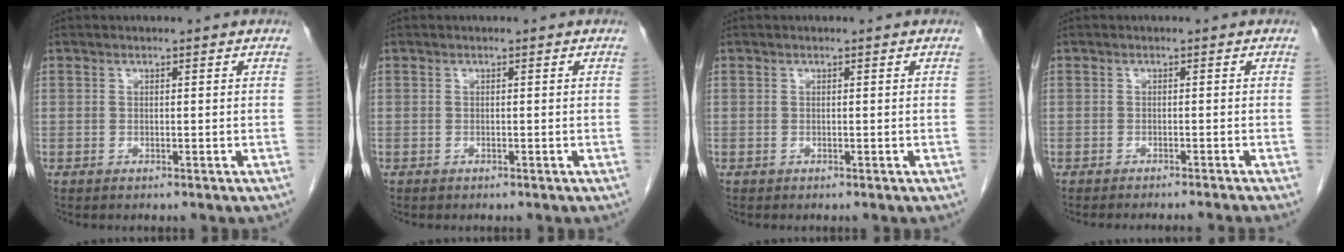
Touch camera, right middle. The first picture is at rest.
{"total": 0.0}
{"total": 0.0}
{"total": 6.2, "force": [-5.7, -1.0, 2.2], "torque": [-0.011, -0.014, -0.073]}